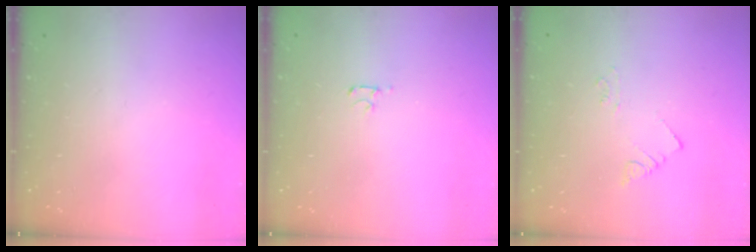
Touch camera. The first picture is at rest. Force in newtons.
{"total": 2.5, "press": 2.4, "slide": 0.3}
{"total": 2.1, "press": 2.1, "slide": 0.3}